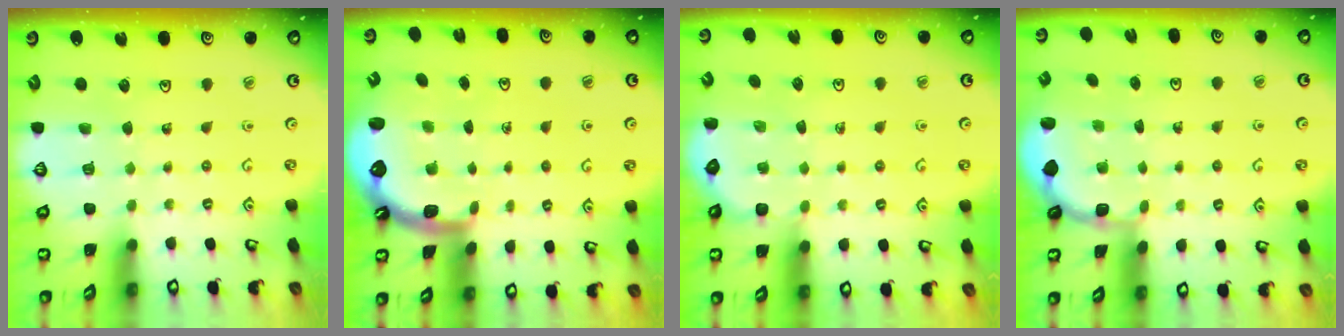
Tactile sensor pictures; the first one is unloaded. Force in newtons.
{"total": 1.5, "press": 1.3, "slide": 0.6}
{"total": 2.7, "press": 2.7, "slide": 0.3}
{"total": 2.0, "press": 1.8, "slide": 0.7}